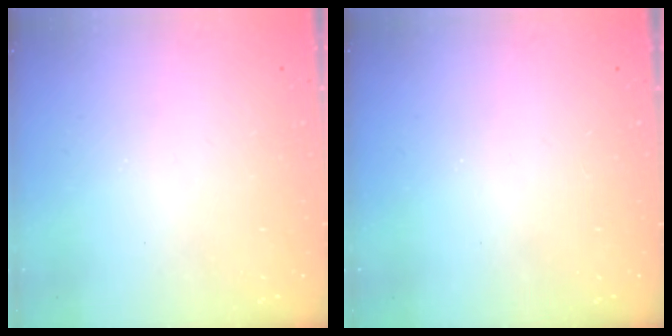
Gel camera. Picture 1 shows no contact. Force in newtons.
{"total": 0.0}